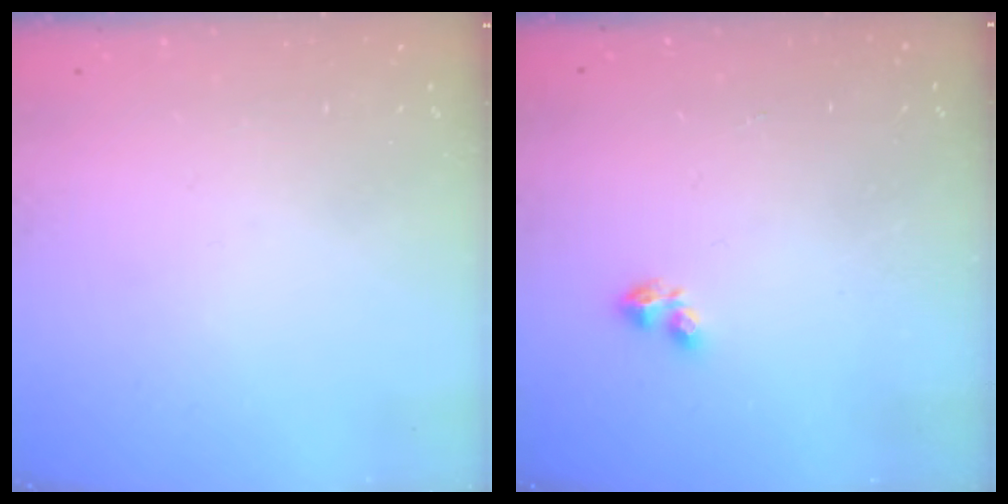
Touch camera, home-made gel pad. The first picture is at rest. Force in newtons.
{"total": 2.2, "press": 2.2, "slide": 0.4}